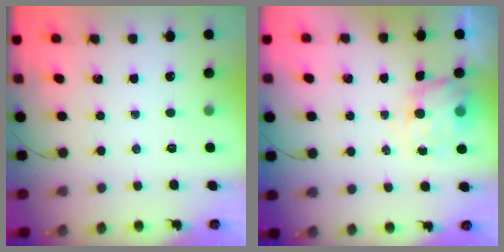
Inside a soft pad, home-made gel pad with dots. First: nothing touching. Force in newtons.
{"total": 5.1, "press": 5.0, "slide": 1.3}